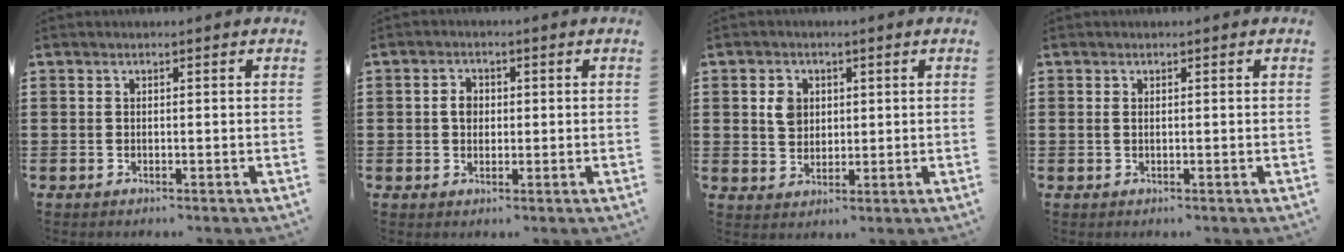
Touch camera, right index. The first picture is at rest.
{"total": 2.5, "force": [0.1, 1.9, 1.6], "torque": [-0.033, 0.010, -0.001]}
{"total": 3.6, "force": [0.9, 3.0, 1.8], "torque": [-0.046, 0.012, 0.015]}
{"total": 0.5, "force": [0.0, 0.1, 0.5], "torque": [-0.012, -0.001, 0.001]}